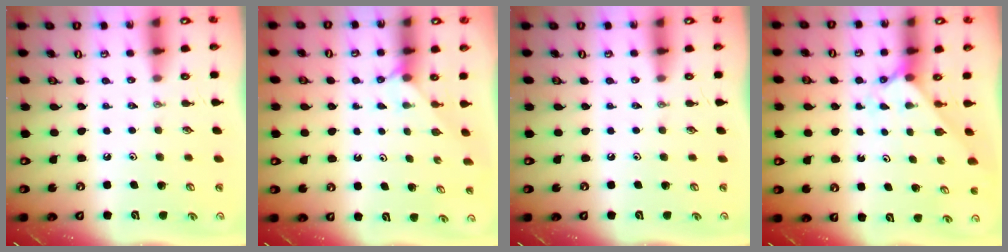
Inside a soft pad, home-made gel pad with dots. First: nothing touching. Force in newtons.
{"total": 2.1, "press": 2.1, "slide": 0.1}
{"total": 0.0}
{"total": 1.9, "press": 1.9, "slide": 0.2}